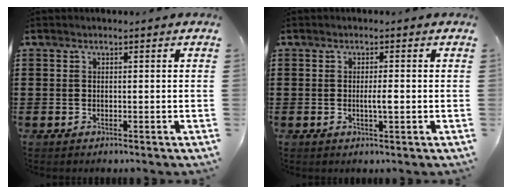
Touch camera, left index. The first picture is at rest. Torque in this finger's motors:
{"motor_torque": [0.57, 0.07, 0.13, 0.07]}